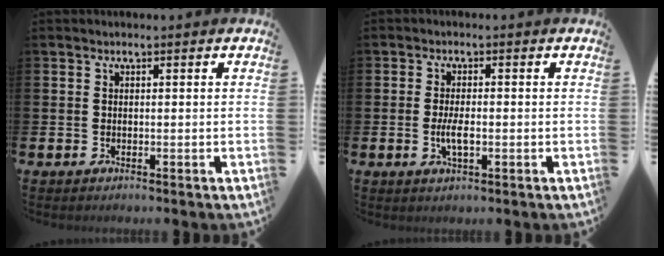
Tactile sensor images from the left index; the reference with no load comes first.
{"total": 3.1, "force": [-0.5, 1.1, 2.8], "torque": [-0.051, 0.000, -0.008]}